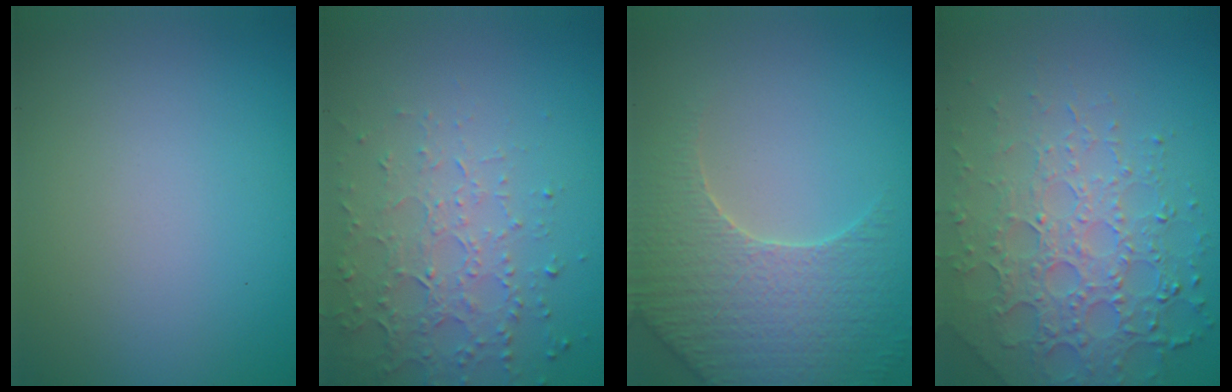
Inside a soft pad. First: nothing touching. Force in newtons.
{"total": 4.5, "press": 3.2, "slide": 3.2}
{"total": 4.9, "press": 4.7, "slide": 1.1}
{"total": 6.7, "press": 4.9, "slide": 4.5}